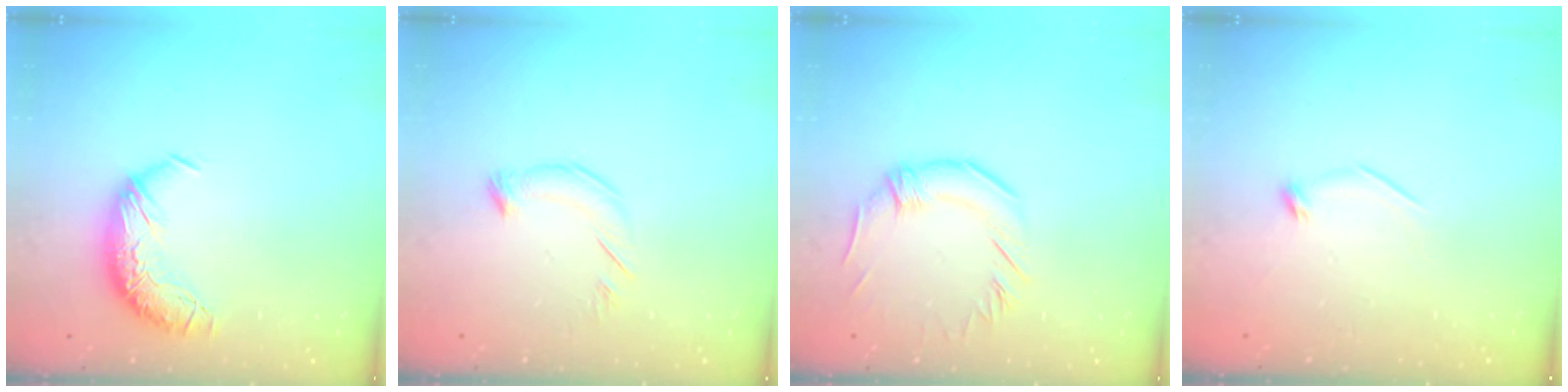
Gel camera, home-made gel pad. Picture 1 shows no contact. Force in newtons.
{"total": 4.6, "press": 4.6, "slide": 0.5}
{"total": 1.8, "press": 1.5, "slide": 1.0}
{"total": 7.9, "press": 7.9, "slide": 0.9}